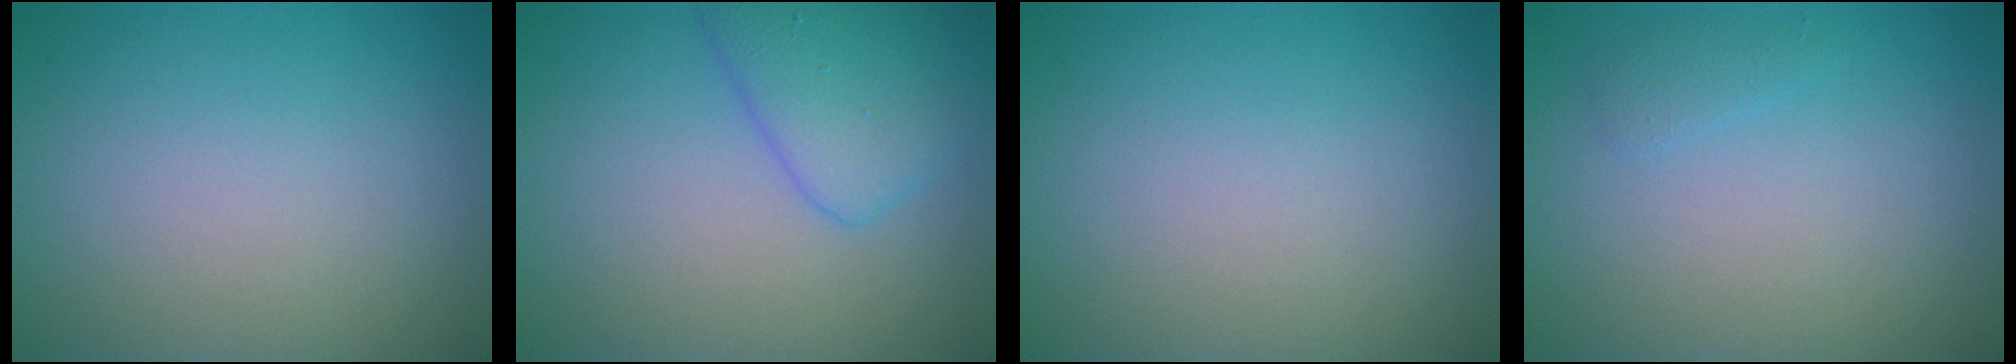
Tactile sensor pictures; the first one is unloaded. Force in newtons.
{"total": 3.9, "press": 3.9, "slide": 0.2}
{"total": 0.0}
{"total": 0.8, "press": 0.8, "slide": 0.1}